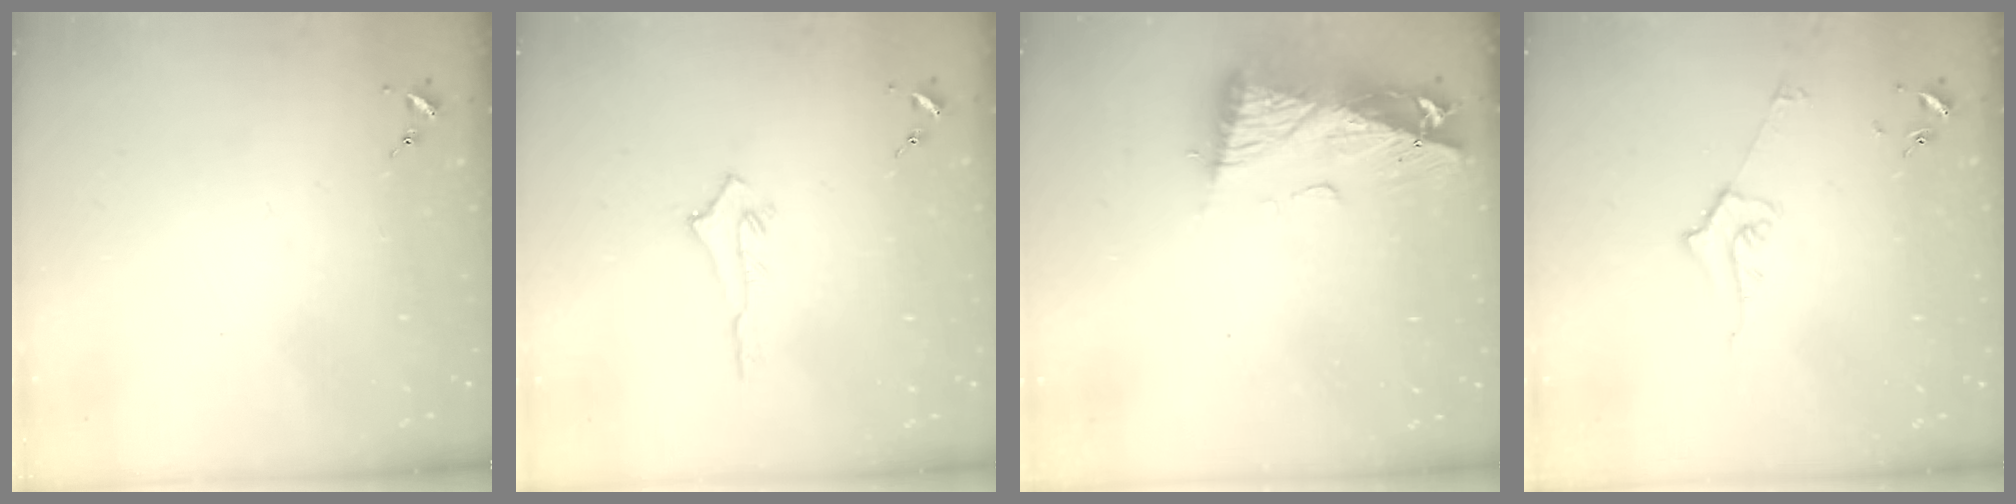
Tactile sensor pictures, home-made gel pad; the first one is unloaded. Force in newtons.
{"total": 2.5, "press": 2.5, "slide": 0.4}
{"total": 13.3, "press": 13.3, "slide": 1.4}
{"total": 5.9, "press": 5.8, "slide": 0.8}